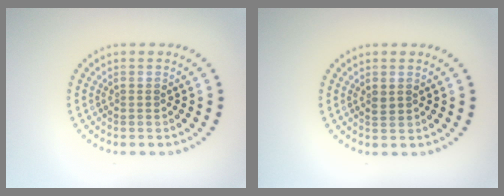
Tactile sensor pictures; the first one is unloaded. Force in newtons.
{"total": 0.9, "press": 0.8, "slide": 0.2}